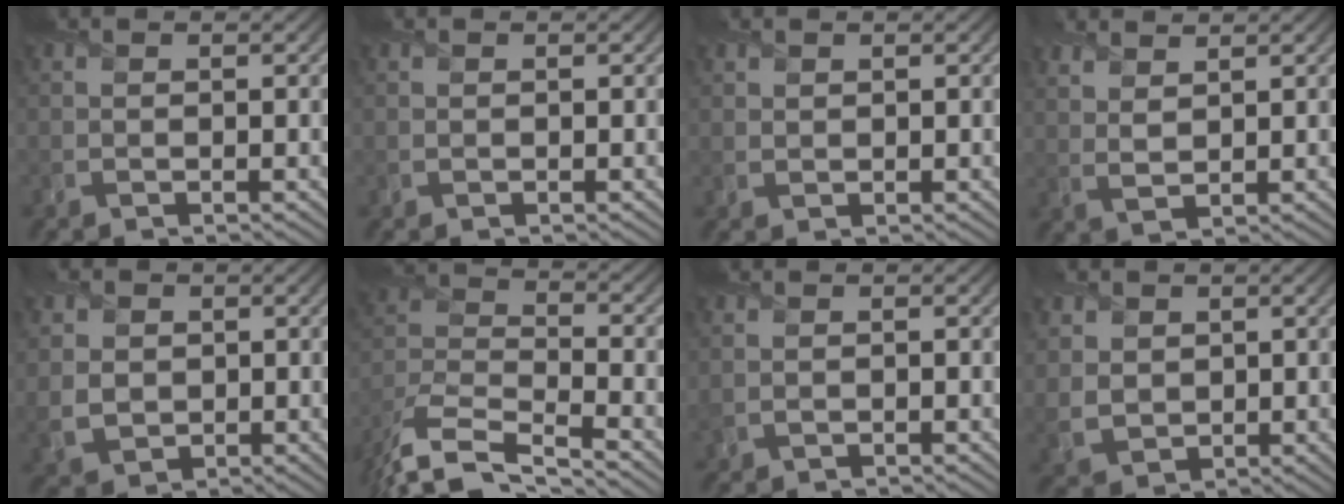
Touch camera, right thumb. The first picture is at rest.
{"total": 0.0}
{"total": 0.8, "force": [0.7, 0.3, -0.1], "torque": [0.002, 0.001, 0.017]}
{"total": 3.7, "force": [3.1, 0.9, 1.8], "torque": [-0.037, 0.003, 0.055]}
{"total": 4.5, "force": [0.7, 3.9, 2.1], "torque": [-0.065, -0.004, 0.018]}
{"total": 11.0, "force": [-9.2, 3.3, 5.0], "torque": [-0.121, -0.013, -0.170]}
{"total": 0.6, "force": [0.1, 0.4, 0.4], "torque": [-0.014, -0.001, 0.003]}
{"total": 4.6, "force": [1.8, 3.8, 1.8], "torque": [-0.069, -0.003, 0.040]}